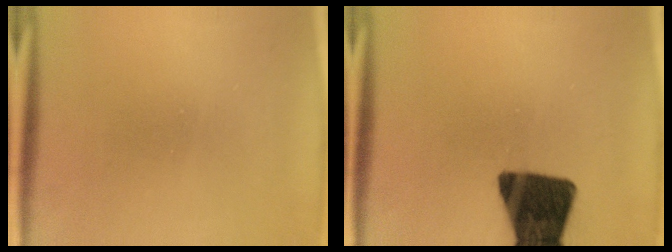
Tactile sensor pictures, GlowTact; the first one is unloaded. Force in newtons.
{"total": 15.9}